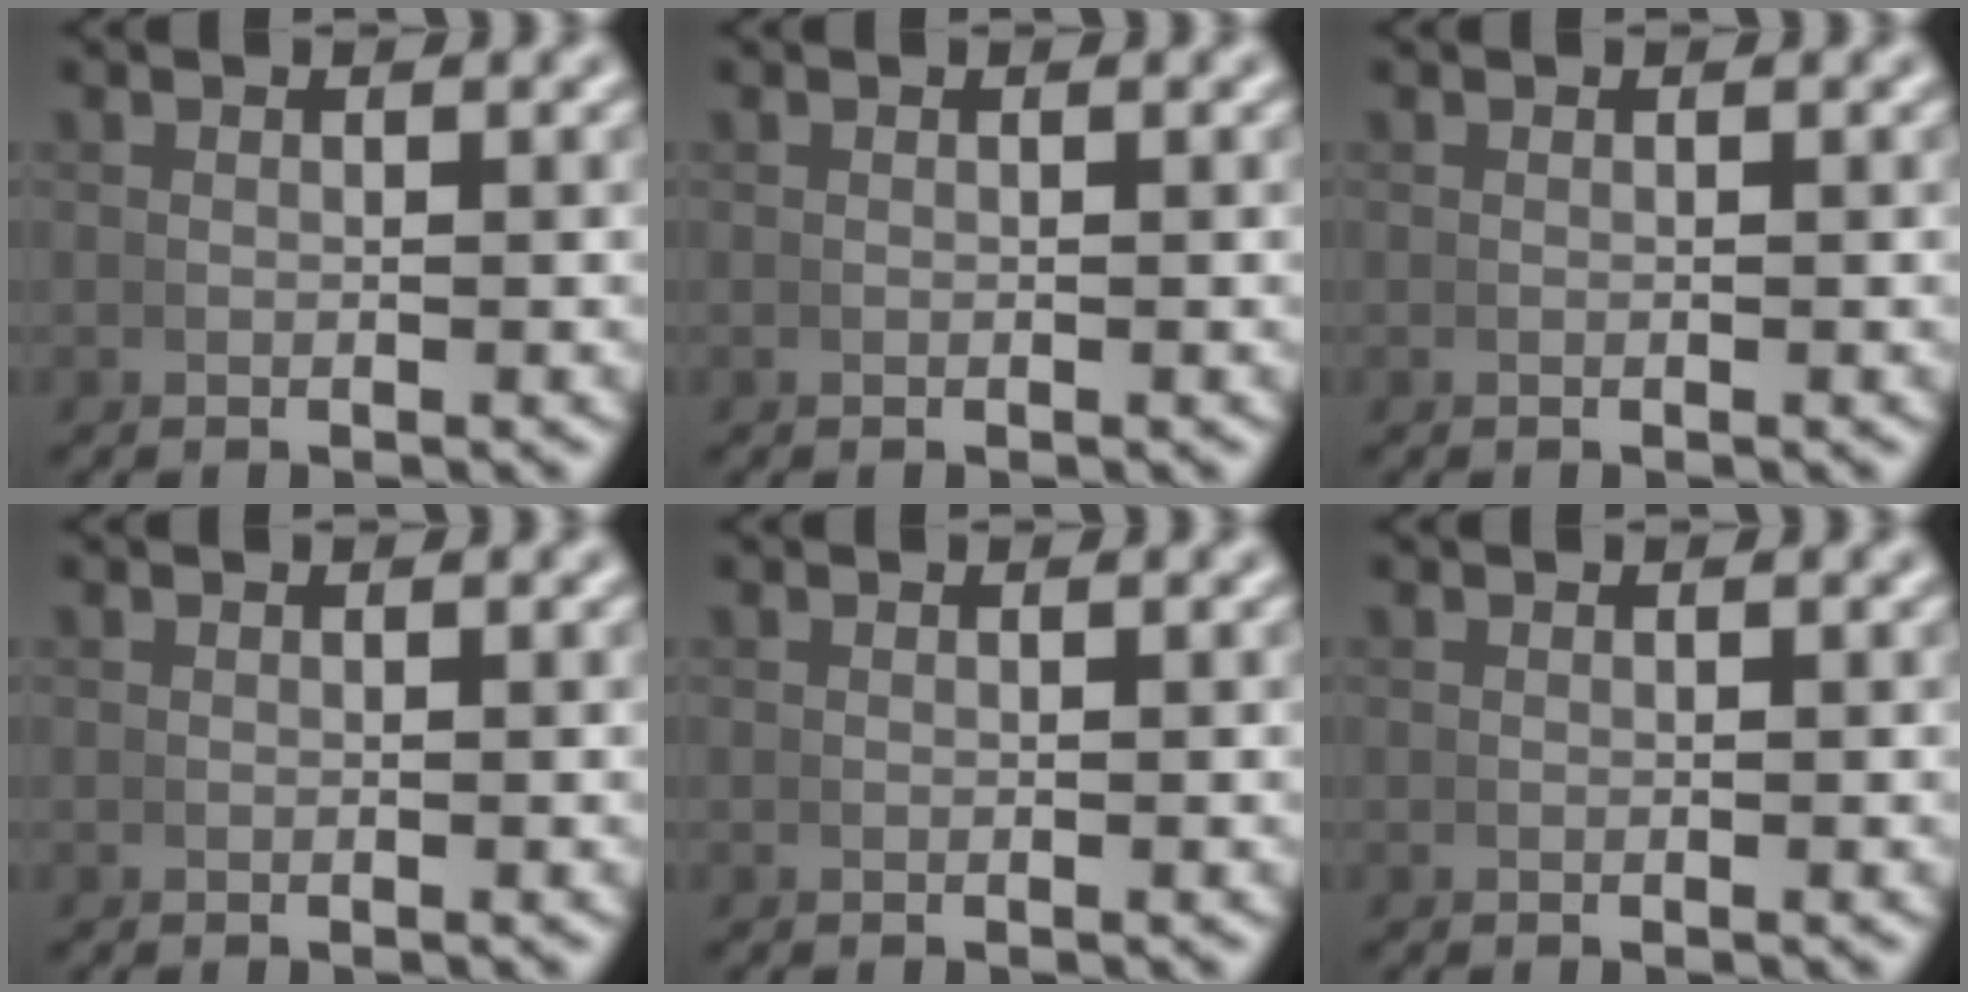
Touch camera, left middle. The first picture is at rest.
{"total": 0.0}
{"total": 0.0}
{"total": 0.0}
{"total": 0.0}
{"total": 0.0}